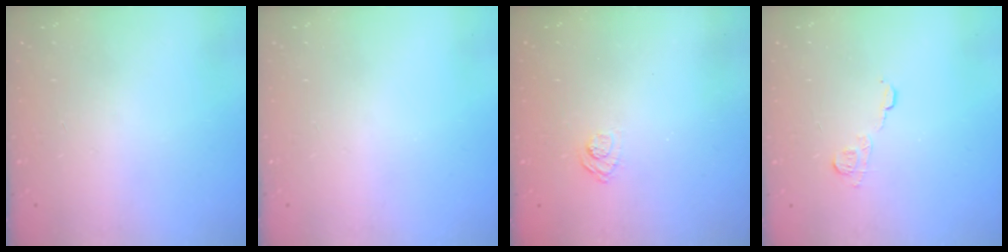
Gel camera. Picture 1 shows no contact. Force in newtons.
{"total": 0.0}
{"total": 3.4, "press": 3.0, "slide": 1.5}
{"total": 6.8, "press": 6.8, "slide": 0.5}